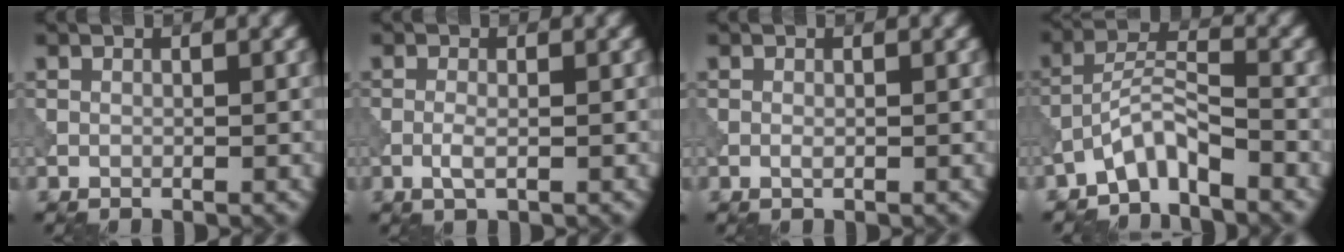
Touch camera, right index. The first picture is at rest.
{"total": 1.4, "force": [-0.4, 0.4, 1.3], "torque": [-0.029, -0.002, -0.012]}
{"total": 0.5, "force": [-0.1, 0.2, 0.5], "torque": [-0.012, -0.002, -0.002]}
{"total": 3.6, "force": [-3.0, 0.7, 1.9], "torque": [-0.036, 0.015, -0.065]}